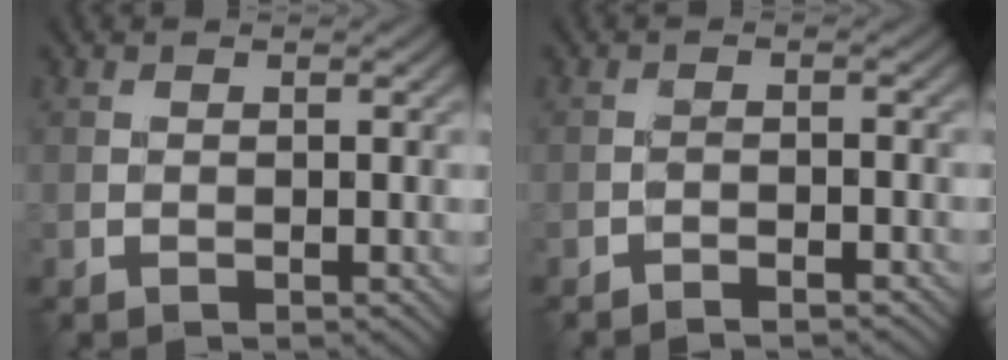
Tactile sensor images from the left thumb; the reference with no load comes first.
{"total": 1.8, "force": [-1.6, 0.2, 0.8], "torque": [-0.013, 0.005, -0.034]}